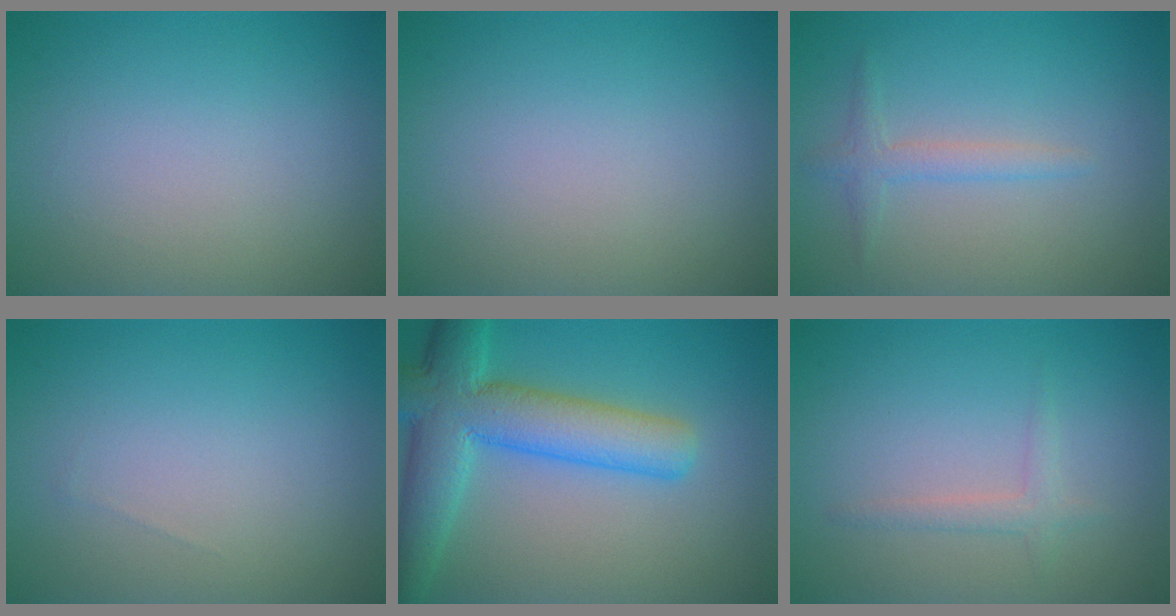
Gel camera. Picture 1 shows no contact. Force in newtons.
{"total": 0.0}
{"total": 1.7, "press": 1.7, "slide": 0.1}
{"total": 0.0}
{"total": 8.2, "press": 8.2, "slide": 0.3}
{"total": 1.3, "press": 1.3, "slide": 0.0}